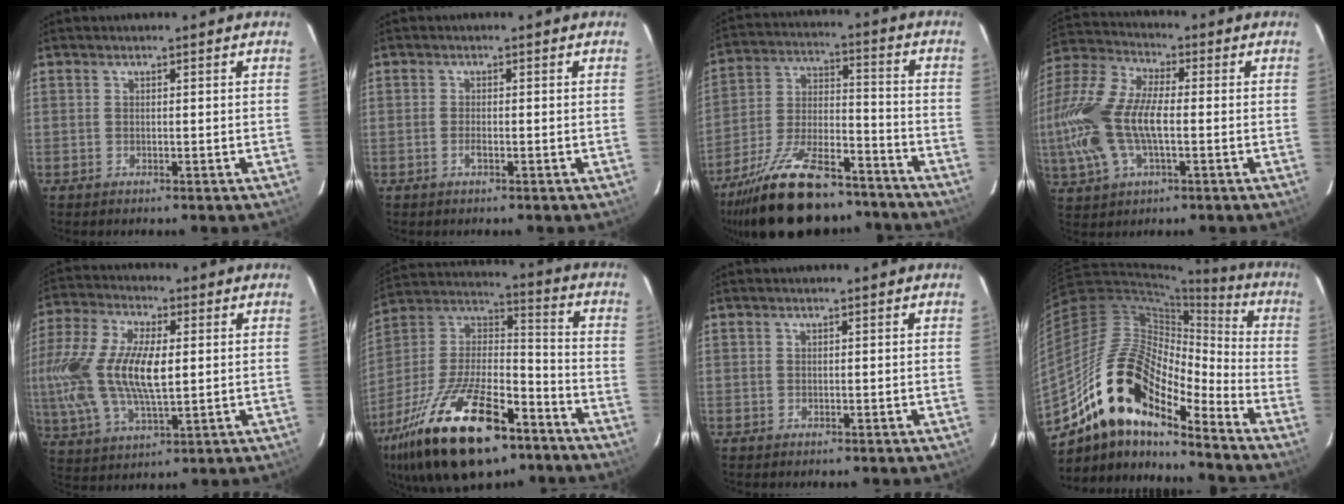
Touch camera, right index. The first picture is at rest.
{"total": 1.4, "force": [-0.7, 0.4, 1.1], "torque": [-0.024, 0.000, -0.013]}
{"total": 24.3, "force": [-18.7, 9.0, 12.6], "torque": [-0.243, -0.005, -0.288]}
{"total": 19.2, "force": [-1.8, 9.5, 16.6], "torque": [-0.359, 0.005, -0.037]}
{"total": 20.5, "force": [1.0, 9.6, 18.0], "torque": [-0.384, 0.004, 0.018]}
{"total": 28.4, "force": [-17.2, 11.6, 19.3], "torque": [-0.380, -0.018, -0.282]}
{"total": 0.0}
{"total": 20.1, "force": [-13.7, 7.5, 12.7], "torque": [-0.227, -0.007, -0.269]}